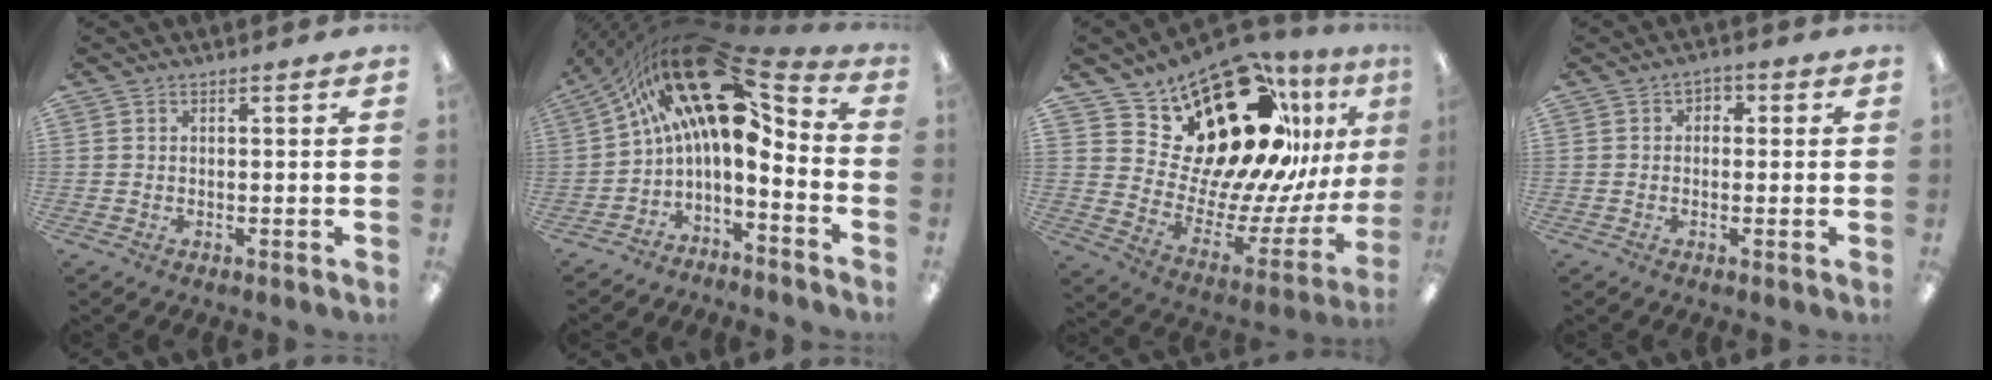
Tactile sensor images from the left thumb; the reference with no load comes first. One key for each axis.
{"total": 24.2, "fx": 9.4, "fy": 10.0, "fz": 19.9, "tx": -0.325, "ty": -0.052, "tz": 0.164}
{"total": 27.7, "fx": 16.7, "fy": 13.8, "fz": 17.3, "tx": -0.260, "ty": -0.130, "tz": 0.313}
{"total": 2.1, "fx": -0.7, "fy": 1.7, "fz": 1.1, "tx": -0.019, "ty": 0.010, "tz": -0.016}